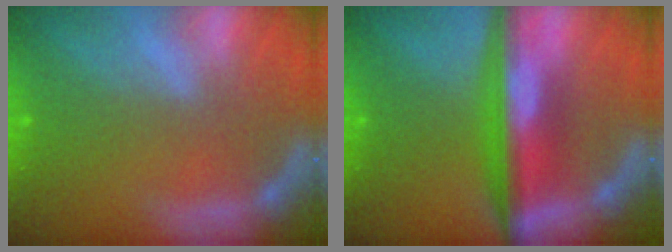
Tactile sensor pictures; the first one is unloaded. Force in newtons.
{"total": 8.1}